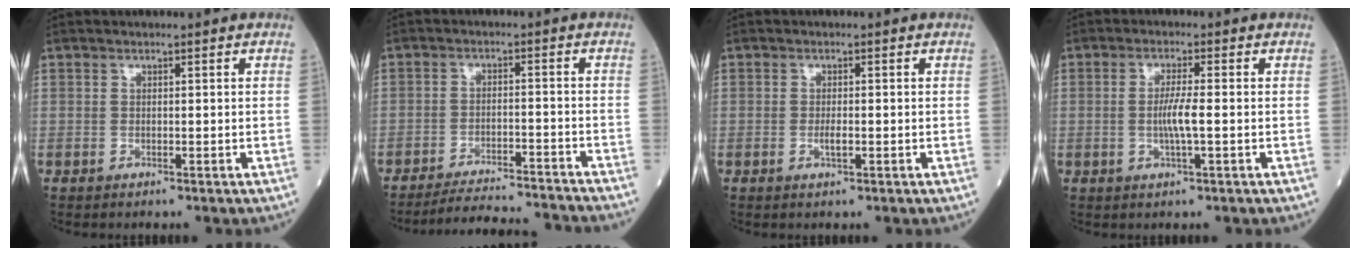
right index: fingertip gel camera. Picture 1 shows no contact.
{"total": 12.5, "force": [-12.2, -0.3, 2.9], "torque": [-0.037, -0.006, -0.177]}
{"total": 1.6, "force": [-0.4, 0.3, 1.5], "torque": [-0.031, -0.002, -0.008]}
{"total": 4.0, "force": [-0.4, 0.0, 3.9], "torque": [-0.079, -0.005, -0.010]}